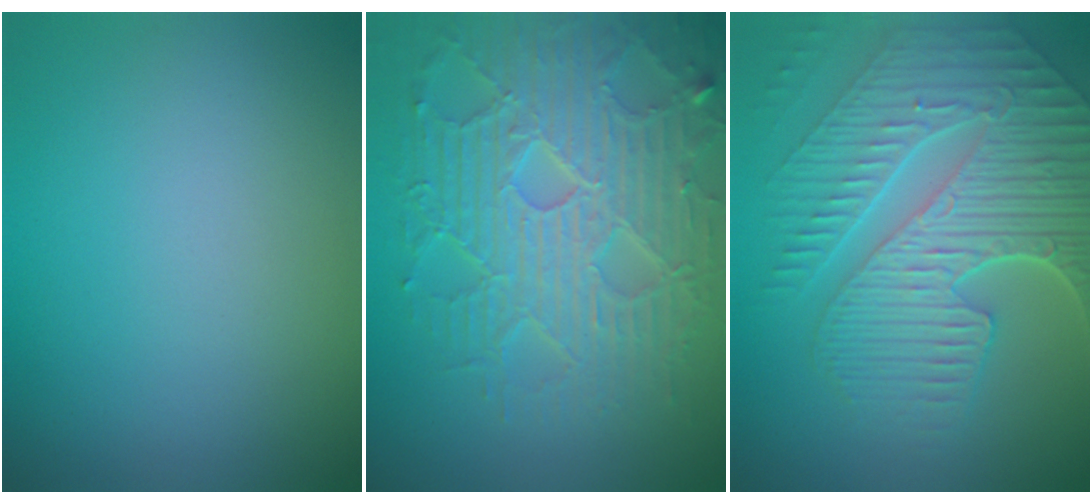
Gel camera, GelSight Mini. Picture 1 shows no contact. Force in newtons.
{"total": 7.4, "press": 5.9, "slide": 4.4}
{"total": 9.2, "press": 6.2, "slide": 6.7}